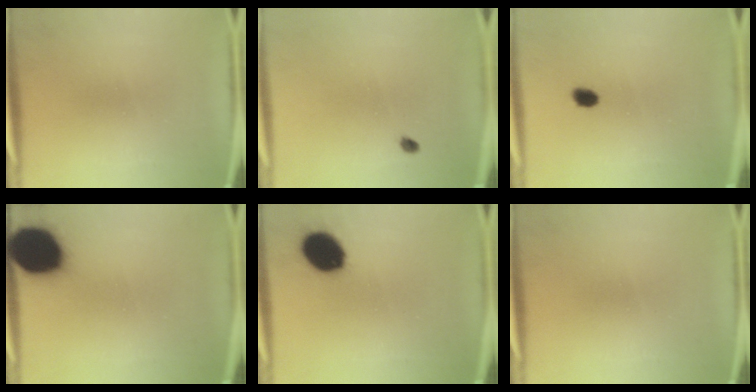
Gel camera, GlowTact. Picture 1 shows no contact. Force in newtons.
{"total": 1.6}
{"total": 1.8}
{"total": 18.8}
{"total": 11.9}
{"total": 0.0}